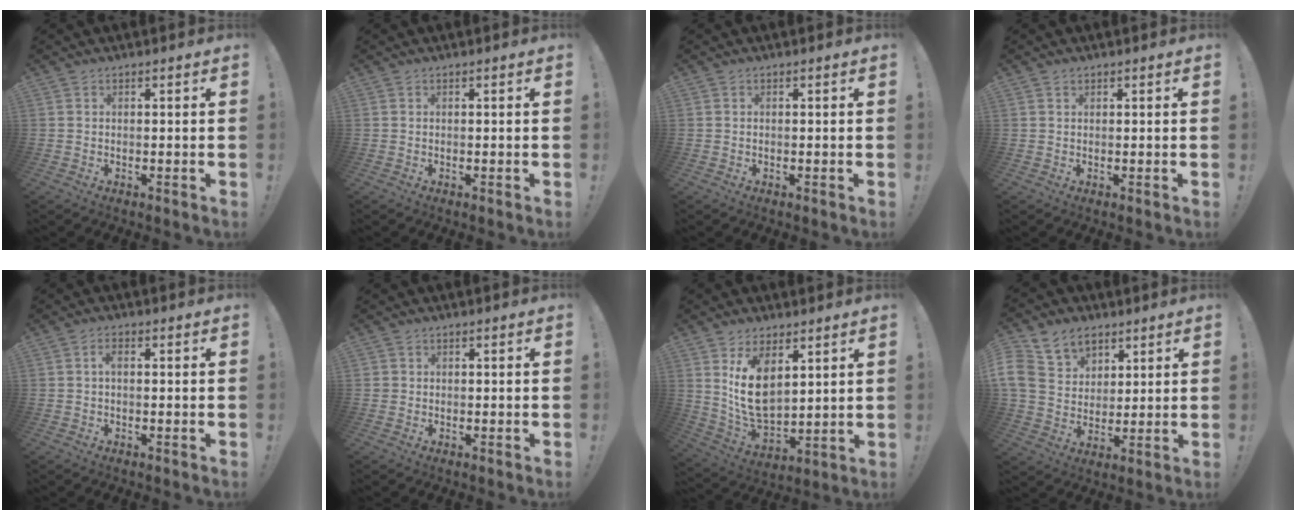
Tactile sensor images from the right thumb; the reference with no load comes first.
{"total": 0.0}
{"total": 0.0}
{"total": 0.6, "force": [0.5, 0.4, 0.1], "torque": [-0.001, -0.002, 0.009]}
{"total": 1.9, "force": [-0.1, 0.8, 1.7], "torque": [-0.029, 0.005, -0.005]}
{"total": 1.1, "force": [0.2, 1.0, 0.2], "torque": [-0.004, 0.002, 0.004]}
{"total": 12.6, "force": [5.9, 7.6, 8.1], "torque": [-0.151, -0.049, 0.108]}
{"total": 14.4, "force": [7.3, 10.6, 6.4], "torque": [-0.120, -0.035, 0.146]}